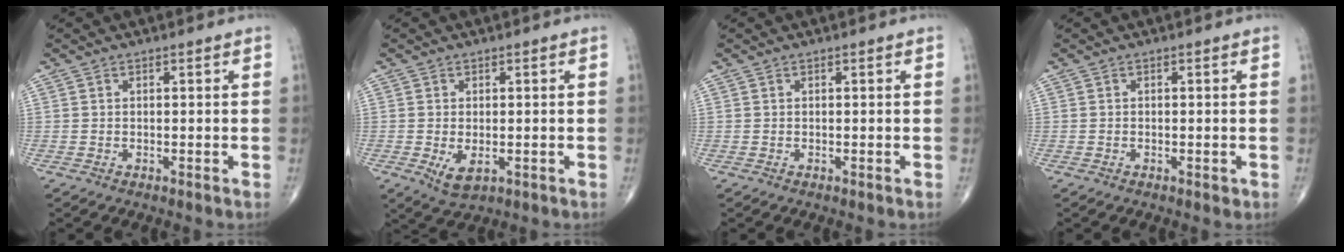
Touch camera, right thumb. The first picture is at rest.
{"total": 3.9, "force": [-0.9, 2.1, 3.2], "torque": [-0.055, -0.010, -0.006]}
{"total": 0.0}
{"total": 0.6, "force": [-0.2, 0.4, 0.5], "torque": [-0.007, -0.001, -0.004]}